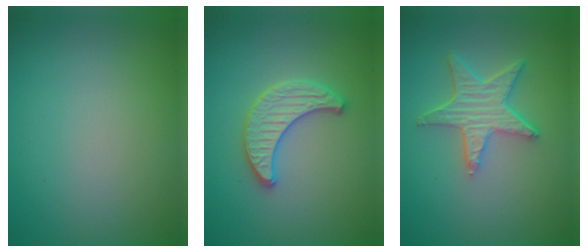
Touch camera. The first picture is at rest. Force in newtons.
{"total": 3.3, "press": 3.2, "slide": 0.3}
{"total": 5.2, "press": 4.0, "slide": 3.2}